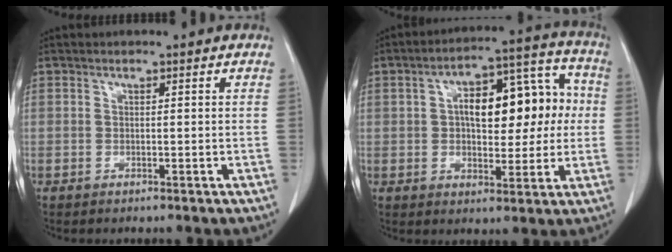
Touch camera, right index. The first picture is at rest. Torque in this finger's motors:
{"motor_torque": [1.23, 0.19, 0.28, 0.12]}